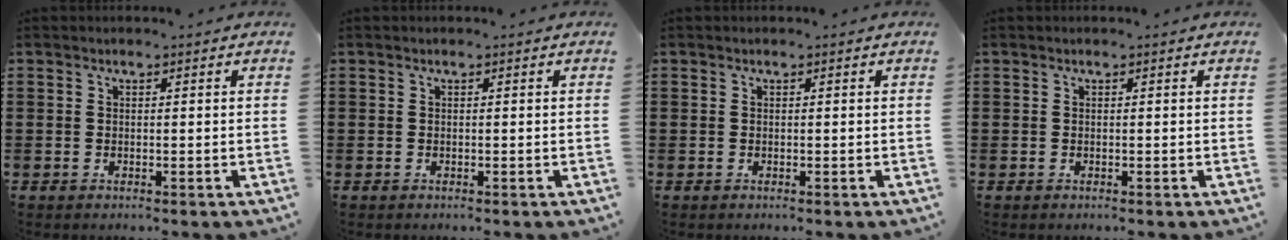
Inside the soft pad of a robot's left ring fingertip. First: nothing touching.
{"total": 0.0}
{"total": 0.0}
{"total": 0.0}